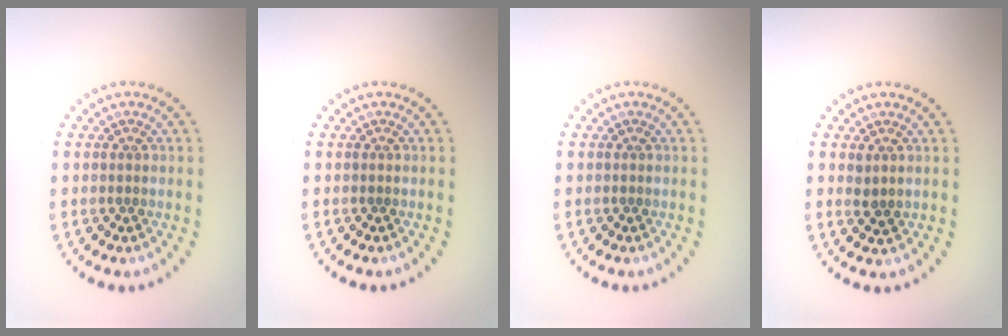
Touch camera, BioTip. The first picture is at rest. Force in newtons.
{"total": 0.0}
{"total": 0.0}
{"total": 1.1, "press": 1.0, "slide": 0.3}